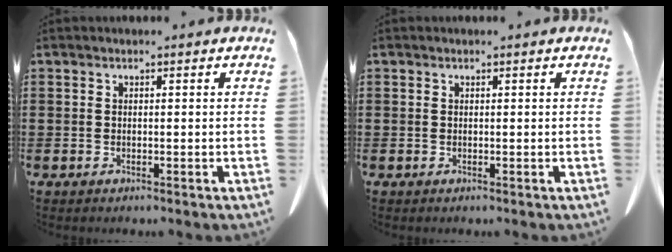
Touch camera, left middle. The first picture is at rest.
{"total": 0.0}